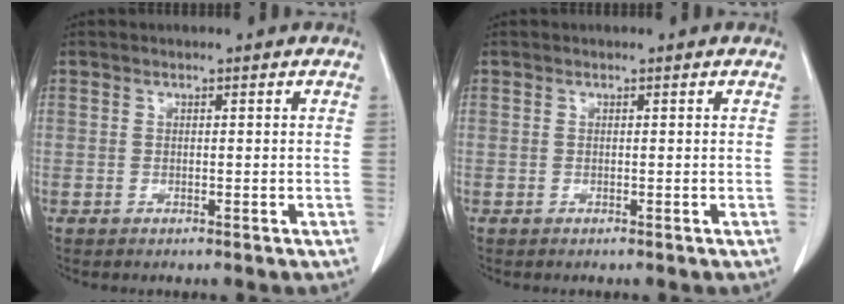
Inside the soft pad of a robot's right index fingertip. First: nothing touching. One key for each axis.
{"total": 0.0}